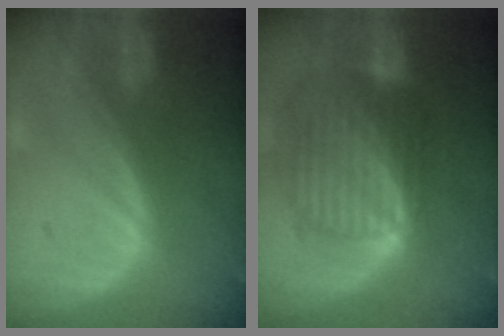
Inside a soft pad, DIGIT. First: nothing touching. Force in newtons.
{"total": 10.3, "press": 8.7, "slide": 5.6}